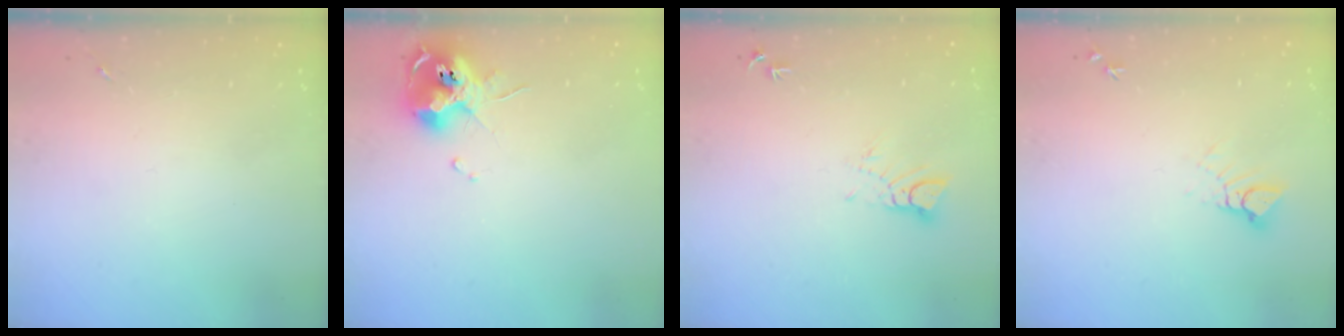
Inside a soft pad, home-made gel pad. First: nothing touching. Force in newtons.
{"total": 11.5, "press": 11.4, "slide": 1.8}
{"total": 4.3, "press": 4.3, "slide": 0.4}
{"total": 4.0, "press": 3.9, "slide": 0.4}